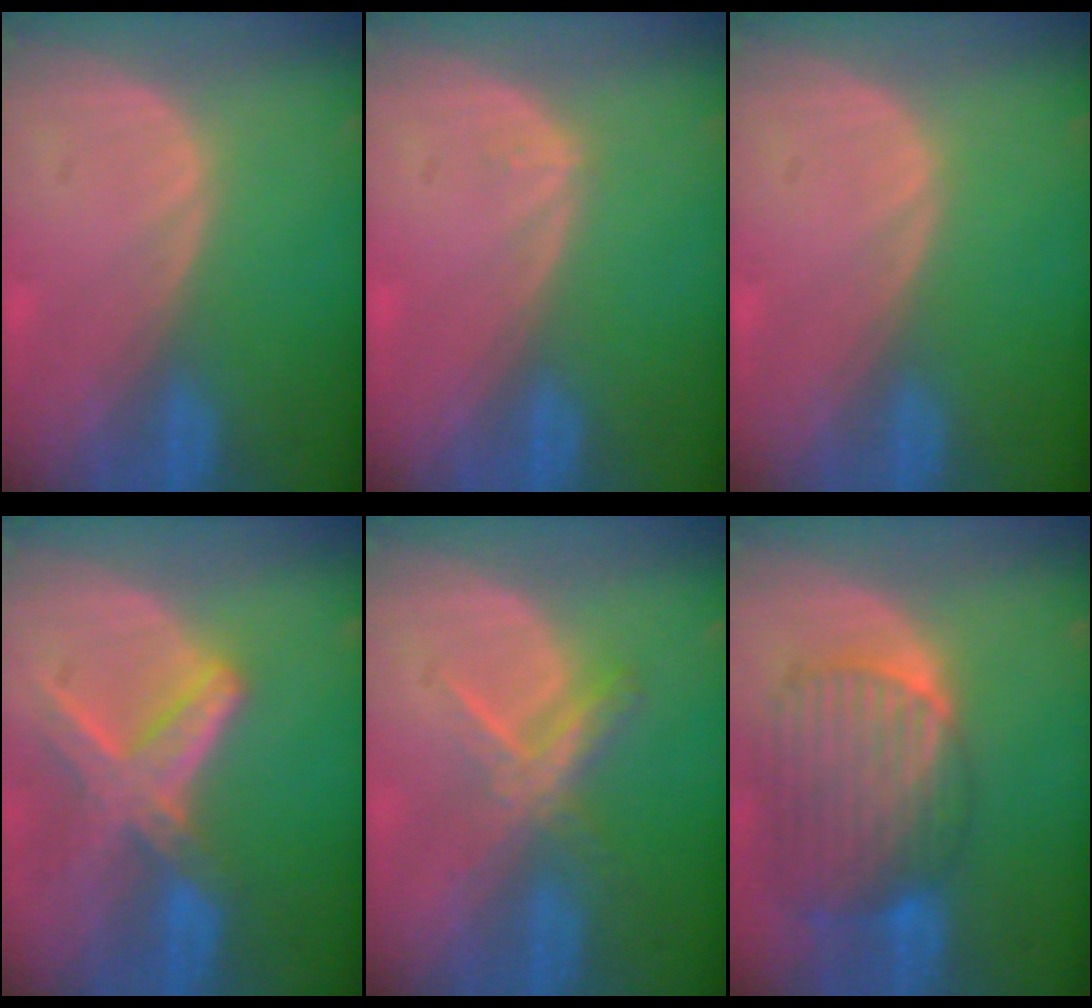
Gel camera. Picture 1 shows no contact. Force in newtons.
{"total": 0.6, "press": 0.4, "slide": 0.5}
{"total": 0.0}
{"total": 8.2, "press": 7.1, "slide": 4.1}
{"total": 5.5, "press": 5.1, "slide": 2.1}
{"total": 10.6, "press": 9.0, "slide": 5.6}